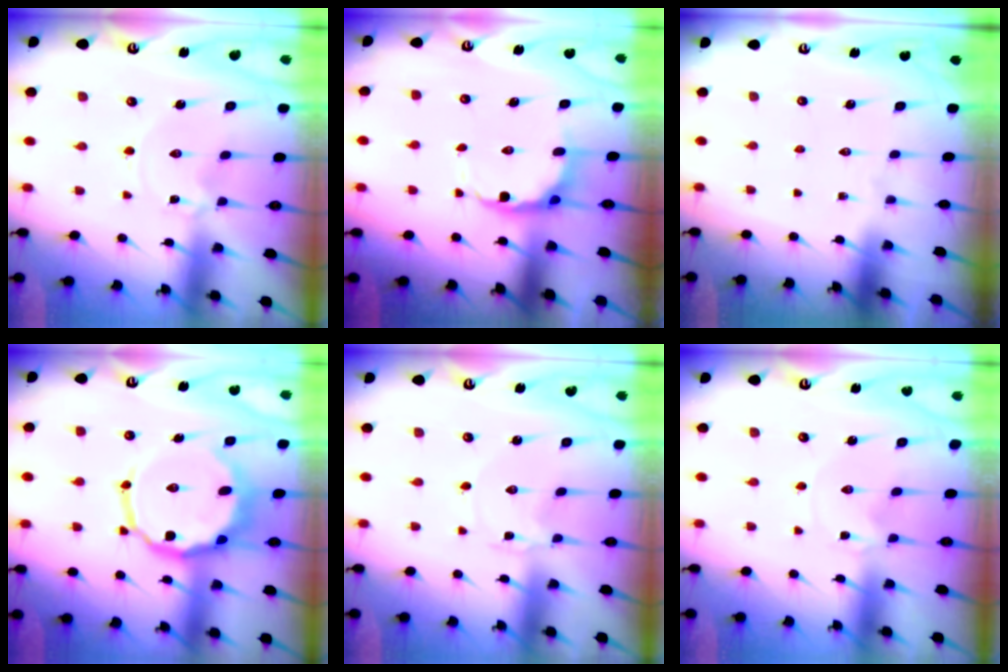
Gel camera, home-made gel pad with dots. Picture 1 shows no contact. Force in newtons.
{"total": 7.0, "press": 6.6, "slide": 2.2}
{"total": 0.0}
{"total": 12.1, "press": 11.9, "slide": 2.2}
{"total": 0.7, "press": 0.7, "slide": 0.1}
{"total": 0.8, "press": 0.8, "slide": 0.1}